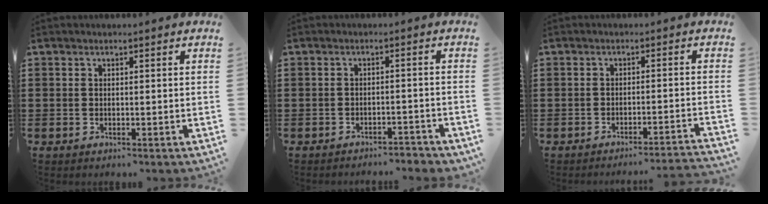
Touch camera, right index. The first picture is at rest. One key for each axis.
{"total": 2.1, "fx": -2.1, "fy": 0.2, "fz": 0.3, "tx": -0.011, "ty": 0.001, "tz": -0.043}
{"total": 2.4, "fx": -2.2, "fy": -0.5, "fz": 0.9, "tx": -0.017, "ty": -0.004, "tz": -0.046}